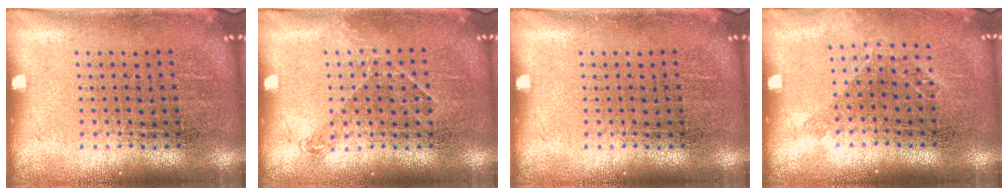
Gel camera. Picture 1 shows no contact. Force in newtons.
{"total": 1.0, "press": 0.8, "slide": 0.6}
{"total": 0.0}
{"total": 1.0, "press": 0.9, "slide": 0.5}